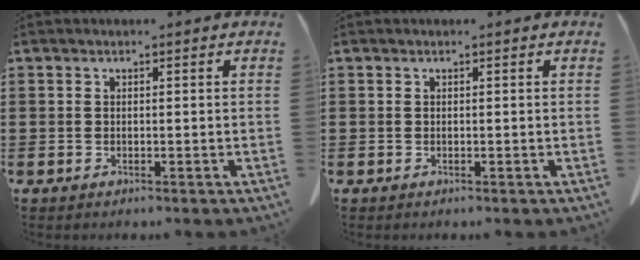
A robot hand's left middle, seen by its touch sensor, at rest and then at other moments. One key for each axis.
{"total": 0.0}